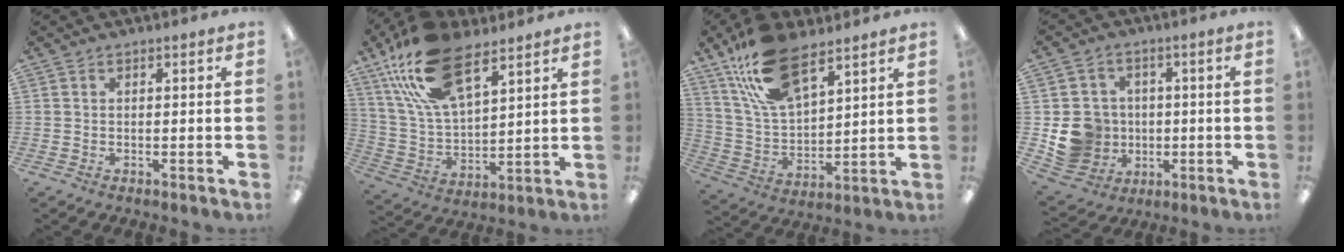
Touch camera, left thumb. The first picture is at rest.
{"total": 21.3, "force": [12.8, 10.2, 13.7], "torque": [-0.280, -0.040, 0.228]}
{"total": 18.5, "force": [11.9, 8.6, 11.2], "torque": [-0.218, -0.037, 0.214]}
{"total": 10.2, "force": [-1.3, 9.7, 2.7], "torque": [-0.077, 0.014, -0.010]}